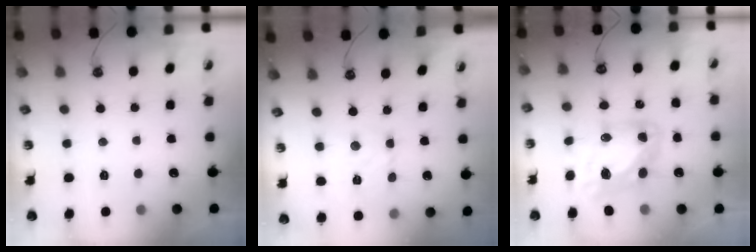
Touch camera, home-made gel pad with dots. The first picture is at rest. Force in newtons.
{"total": 3.4, "press": 3.4, "slide": 0.3}
{"total": 10.6, "press": 10.5, "slide": 1.1}